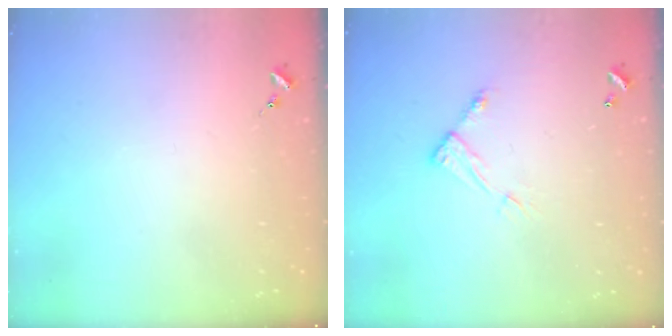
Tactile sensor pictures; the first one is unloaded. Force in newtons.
{"total": 7.0, "press": 7.0, "slide": 0.3}